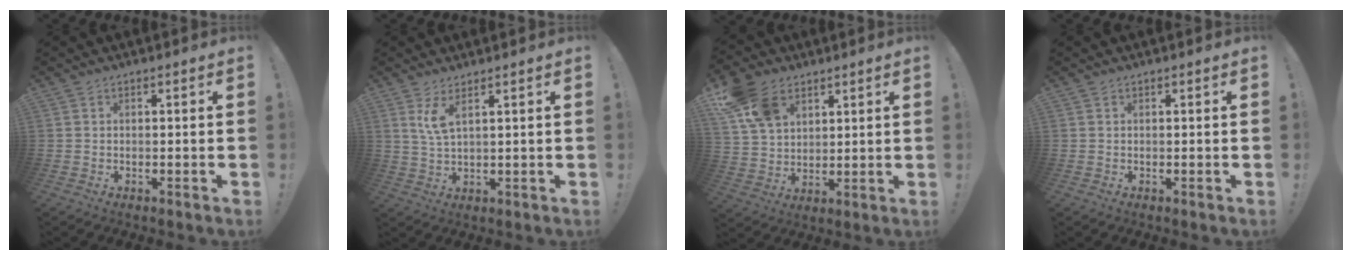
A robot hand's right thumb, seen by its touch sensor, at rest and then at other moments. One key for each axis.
{"total": 5.1, "fx": 3.1, "fy": 1.1, "fz": 3.9, "tx": -0.074, "ty": -0.013, "tz": 0.051}
{"total": 13.6, "fx": 7.4, "fy": 9.4, "fz": 6.5, "tx": -0.129, "ty": -0.023, "tz": 0.149}
{"total": 0.0}